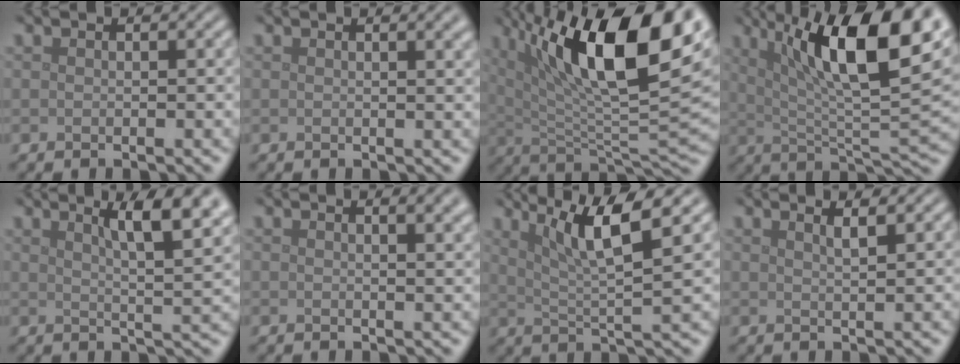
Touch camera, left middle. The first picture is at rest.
{"total": 2.4, "force": [1.2, 0.9, 1.9], "torque": [-0.008, 0.008, 0.013]}
{"total": 15.5, "force": [6.7, 5.2, 13.0], "torque": [-0.207, 0.004, 0.114]}
{"total": 12.9, "force": [5.5, 3.5, 11.1], "torque": [-0.167, 0.007, 0.092]}
{"total": 7.5, "force": [3.8, 2.1, 6.2], "torque": [-0.055, 0.018, 0.046]}
{"total": 3.6, "force": [1.8, 1.5, 2.6], "torque": [-0.009, 0.010, 0.018]}
{"total": 7.0, "force": [3.4, 1.3, 6.0], "torque": [-0.097, 0.006, 0.061]}
{"total": 2.1, "force": [1.4, 0.6, 1.5], "torque": [-0.005, 0.009, 0.005]}